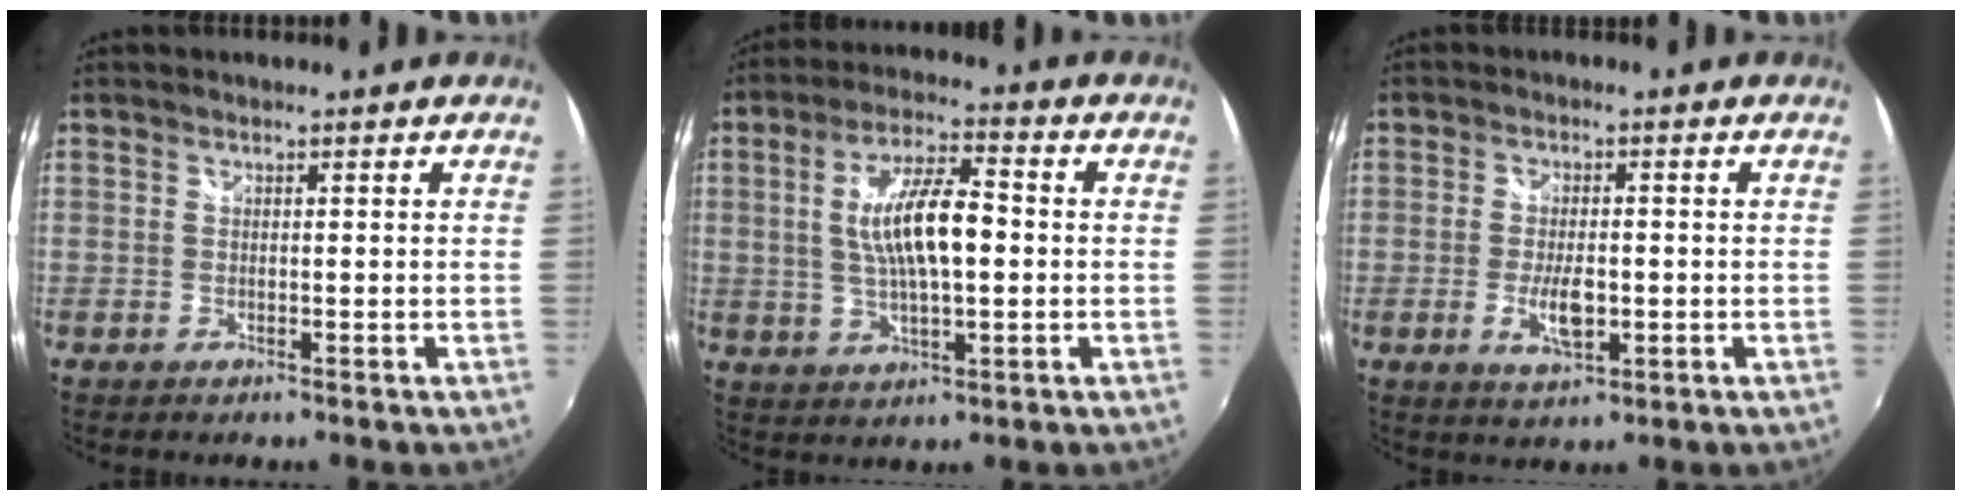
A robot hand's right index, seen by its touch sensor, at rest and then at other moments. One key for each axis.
{"total": 11.5, "fx": 0.4, "fy": 3.6, "fz": 10.9, "tx": -0.204, "ty": 0.007, "tz": 0.010}
{"total": 5.8, "fx": -1.4, "fy": 2.4, "fz": 5.1, "tx": -0.099, "ty": -0.009, "tz": -0.024}